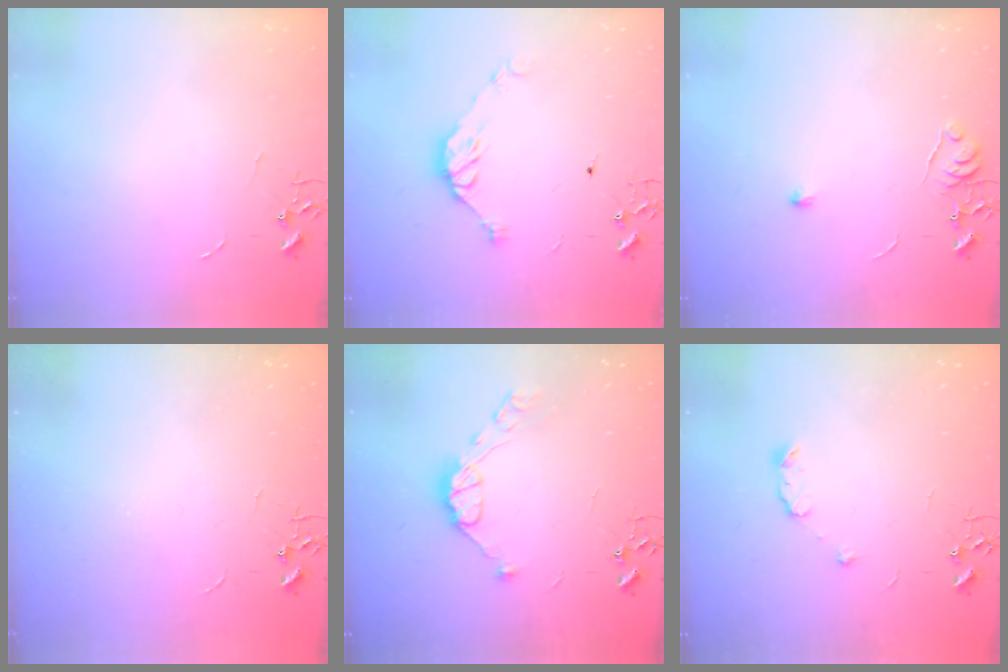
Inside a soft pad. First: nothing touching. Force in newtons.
{"total": 9.8, "press": 9.7, "slide": 1.2}
{"total": 5.7, "press": 5.7, "slide": 0.8}
{"total": 0.0}
{"total": 9.5, "press": 9.5, "slide": 0.3}
{"total": 6.7, "press": 6.7, "slide": 0.9}